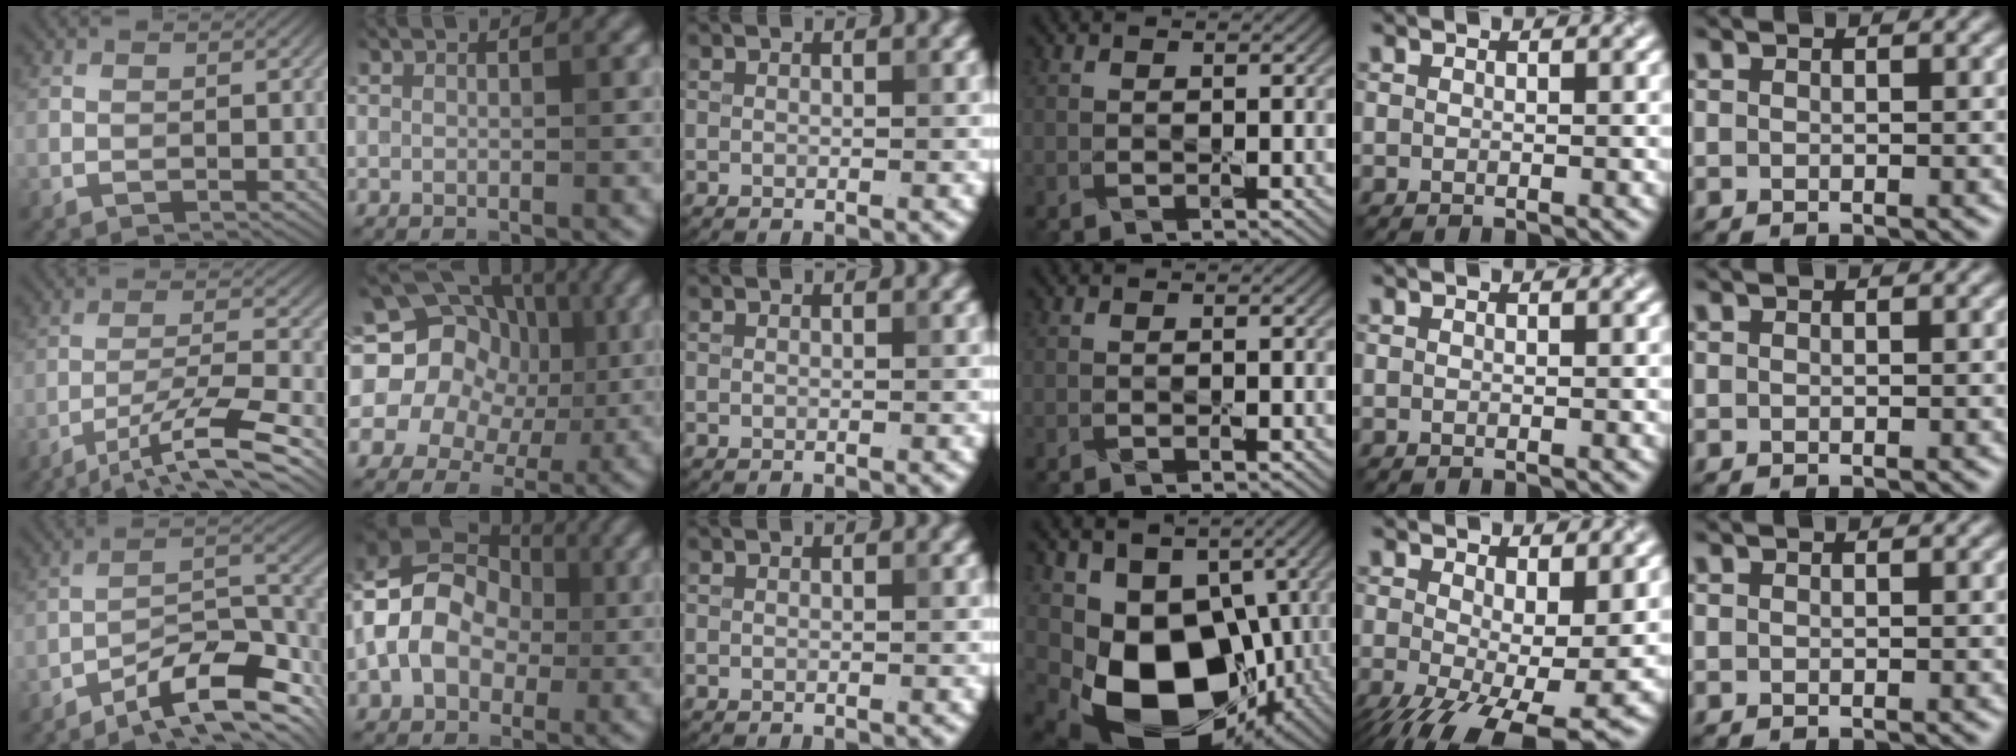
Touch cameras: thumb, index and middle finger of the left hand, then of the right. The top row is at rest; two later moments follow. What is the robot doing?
{"motion": "peel", "object": "postage stamp"}